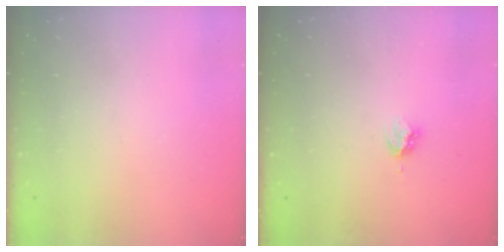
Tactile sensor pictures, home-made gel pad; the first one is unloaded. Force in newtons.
{"total": 3.2, "press": 3.1, "slide": 0.5}